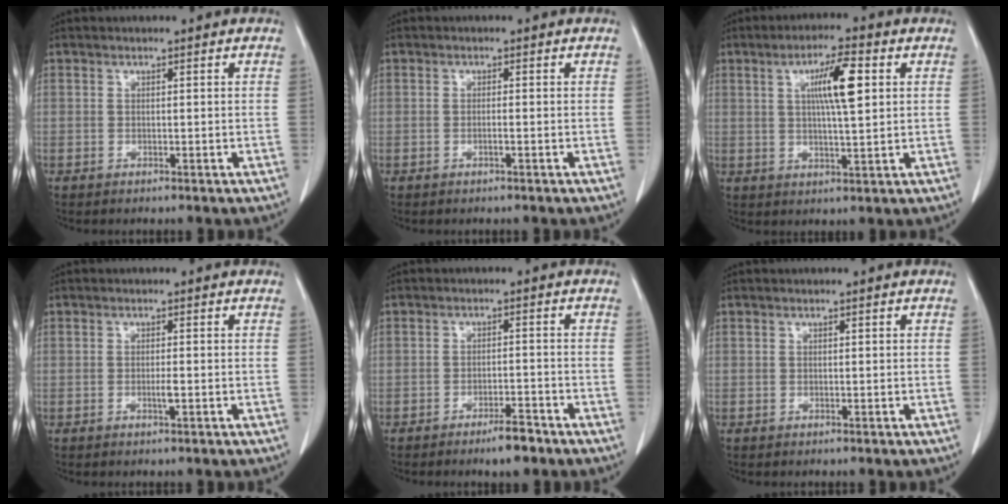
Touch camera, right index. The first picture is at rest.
{"total": 0.6, "force": [-0.2, -0.1, 0.6], "torque": [-0.010, 0.002, -0.002]}
{"total": 7.9, "force": [2.2, 0.9, 7.5], "torque": [-0.131, 0.006, 0.039]}
{"total": 1.1, "force": [-0.3, 0.0, 1.0], "torque": [-0.021, -0.001, -0.003]}
{"total": 4.1, "force": [-3.1, 0.7, 2.6], "torque": [-0.043, -0.001, -0.047]}
{"total": 0.0}